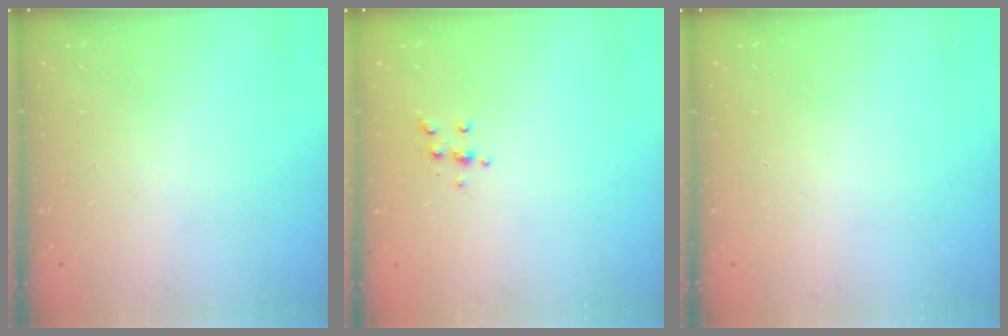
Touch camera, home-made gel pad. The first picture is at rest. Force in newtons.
{"total": 4.2, "press": 4.2, "slide": 0.4}
{"total": 0.0}